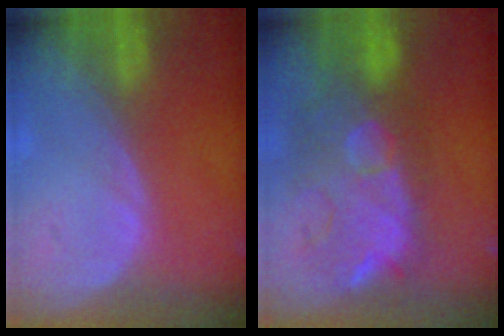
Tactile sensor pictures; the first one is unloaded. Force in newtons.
{"total": 10.8, "press": 10.1, "slide": 3.8}